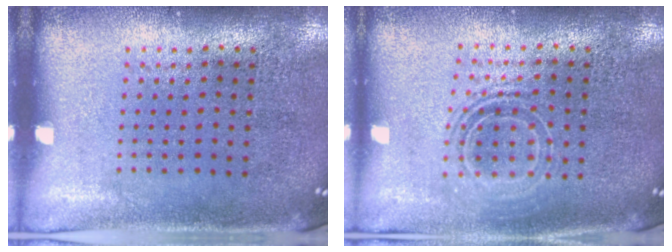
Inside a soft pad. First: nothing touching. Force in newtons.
{"total": 1.7, "press": 1.4, "slide": 1.0}